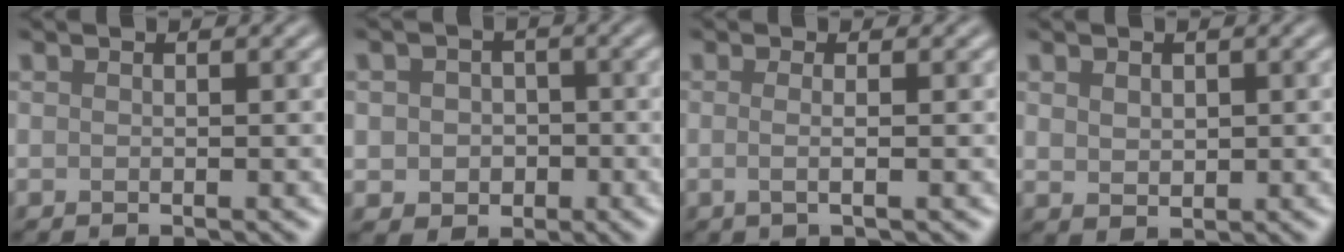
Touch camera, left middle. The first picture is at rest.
{"total": 3.2, "force": [-0.3, 2.9, 1.4], "torque": [-0.012, -0.005, -0.010]}
{"total": 1.9, "force": [-0.1, 0.7, 1.7], "torque": [-0.024, -0.004, -0.013]}
{"total": 1.5, "force": [0.6, 1.1, 0.9], "torque": [-0.017, -0.003, 0.015]}